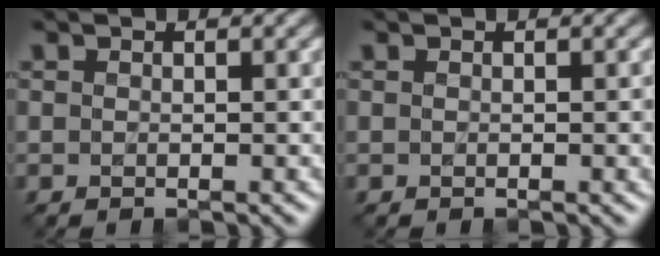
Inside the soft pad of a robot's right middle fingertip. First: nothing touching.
{"total": 0.7, "force": [0.0, 0.1, 0.7], "torque": [-0.008, -0.001, 0.000]}